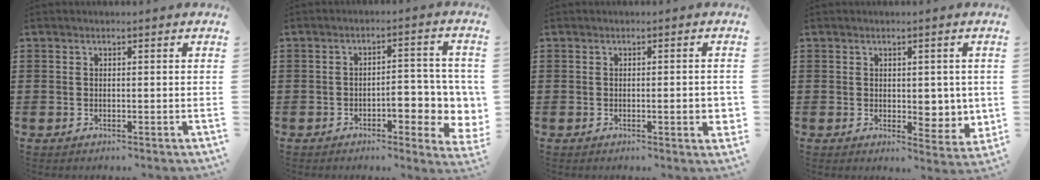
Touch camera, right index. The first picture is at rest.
{"total": 6.9, "force": [-1.8, 2.8, 6.0], "torque": [-0.071, -0.006, -0.037]}
{"total": 3.2, "force": [-0.5, 0.6, 3.1], "torque": [-0.041, -0.005, -0.010]}
{"total": 4.2, "force": [0.8, 3.0, 2.8], "torque": [-0.036, 0.002, 0.011]}